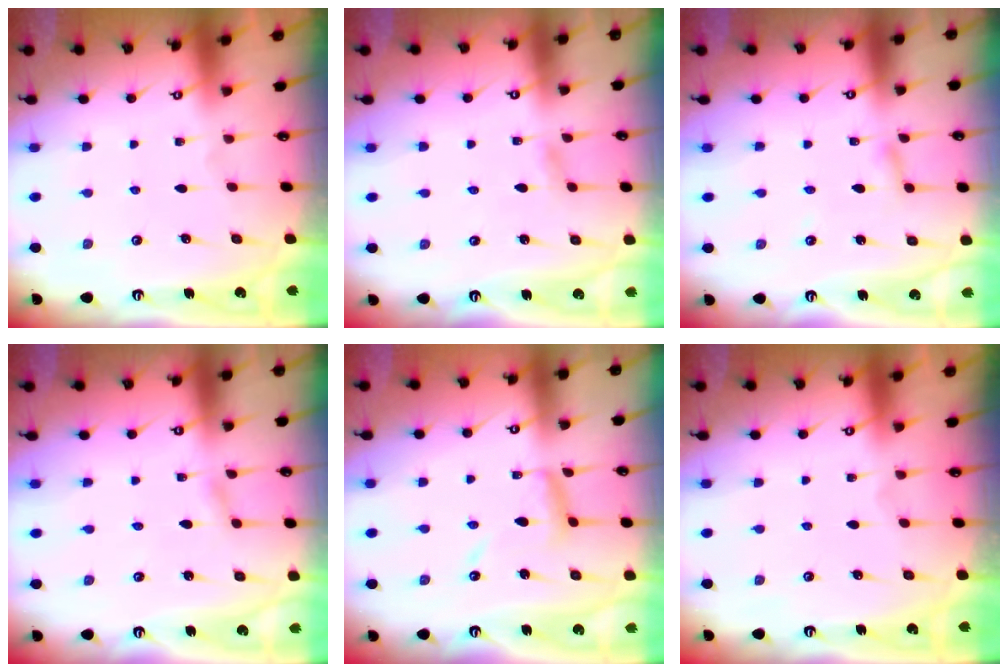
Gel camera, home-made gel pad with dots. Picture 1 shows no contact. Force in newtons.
{"total": 3.0, "press": 3.0, "slide": 0.3}
{"total": 2.7, "press": 2.7, "slide": 0.2}
{"total": 1.6, "press": 1.6, "slide": 0.2}
{"total": 10.4, "press": 10.3, "slide": 0.9}
{"total": 0.0}